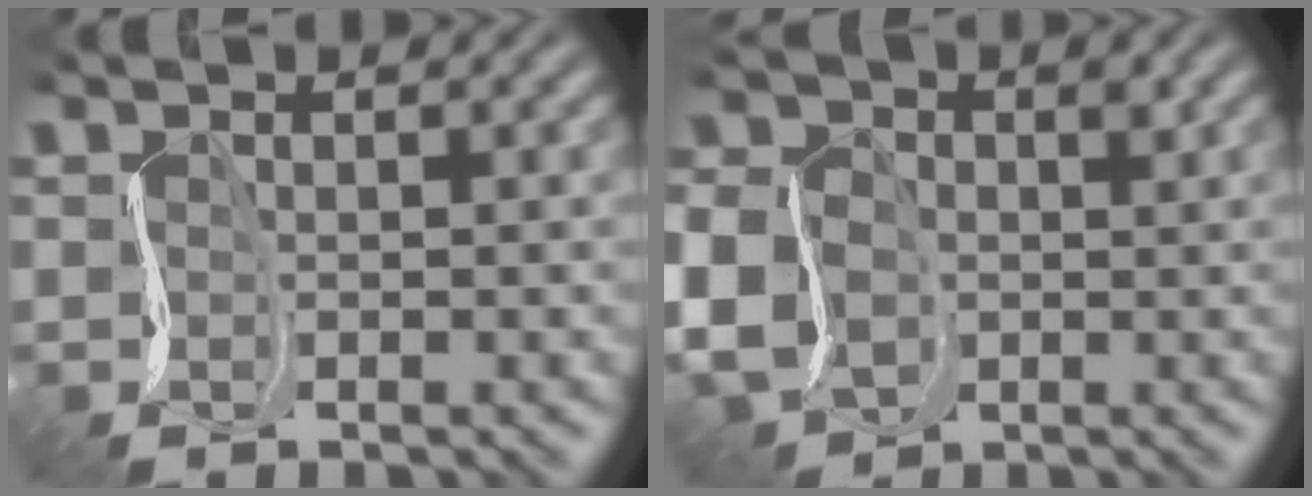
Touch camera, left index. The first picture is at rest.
{"total": 8.5, "force": [-4.2, 6.6, 3.3], "torque": [-0.055, -0.029, -0.101]}